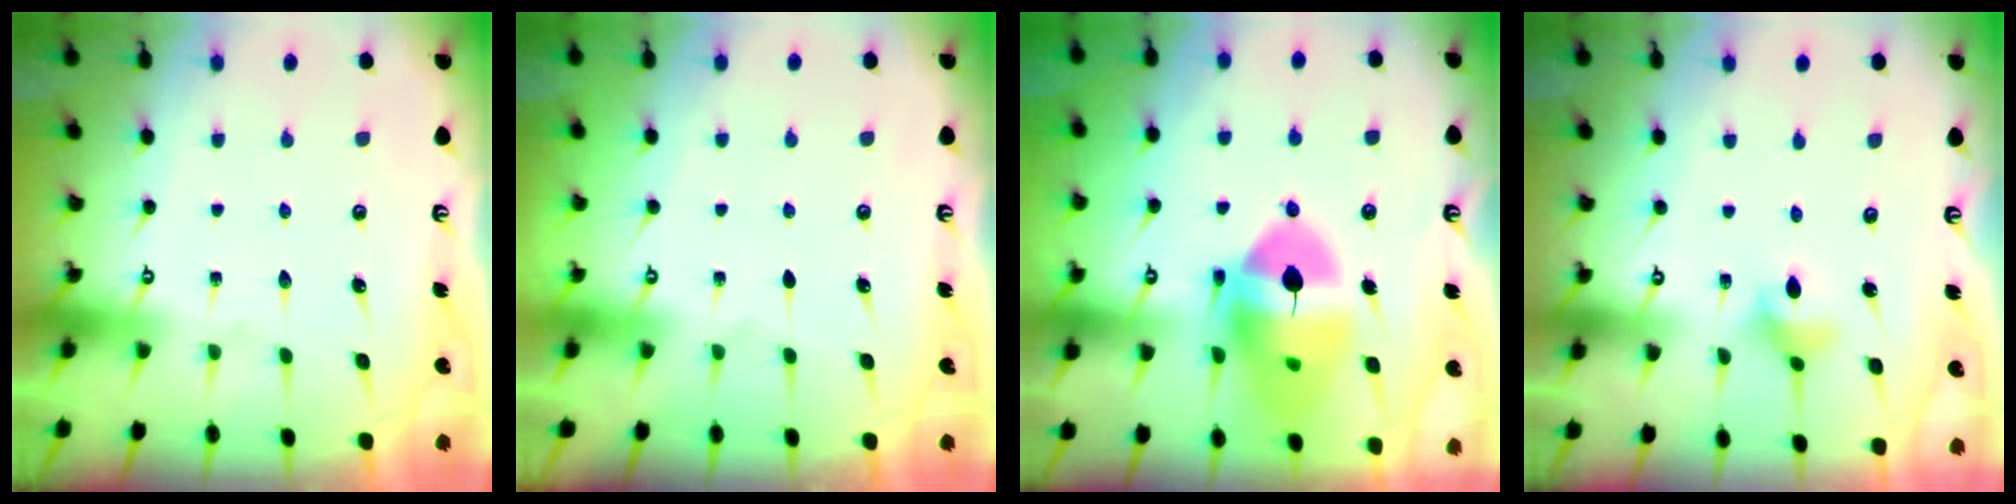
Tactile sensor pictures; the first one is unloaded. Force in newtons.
{"total": 0.0}
{"total": 17.3, "press": 17.2, "slide": 1.7}
{"total": 4.8, "press": 4.5, "slide": 1.4}